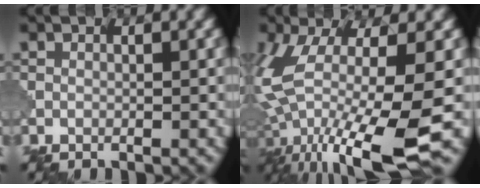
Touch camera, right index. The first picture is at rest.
{"total": 13.7, "force": [-3.2, 4.5, 12.5], "torque": [-0.289, -0.022, -0.033]}